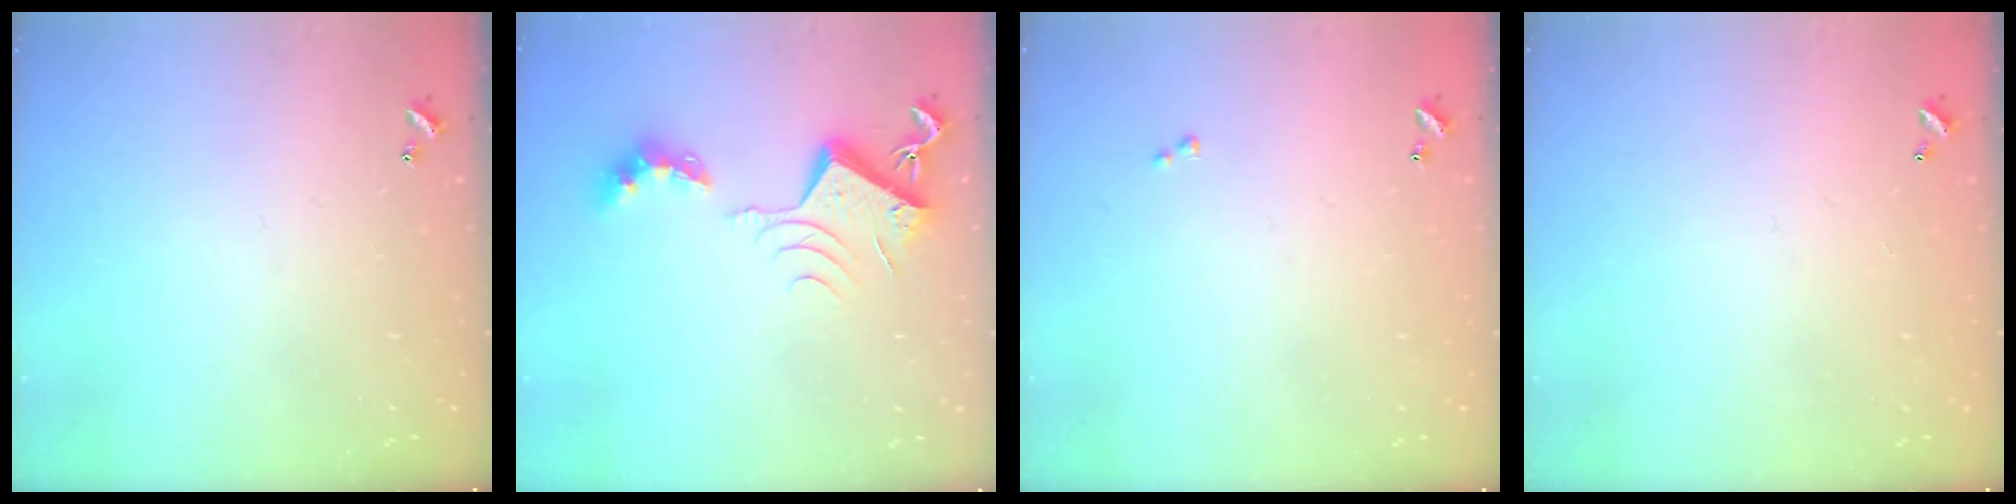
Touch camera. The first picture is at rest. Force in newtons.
{"total": 12.0, "press": 11.9, "slide": 1.2}
{"total": 0.5, "press": 0.3, "slide": 0.4}
{"total": 2.9, "press": 2.9, "slide": 0.1}